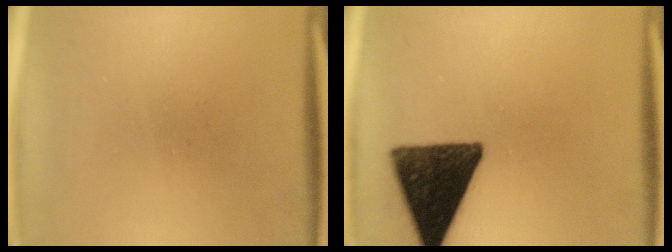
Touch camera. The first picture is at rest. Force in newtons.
{"total": 14.7}